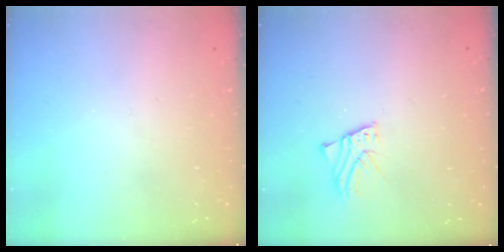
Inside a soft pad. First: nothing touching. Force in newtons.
{"total": 1.7, "press": 1.7, "slide": 0.1}